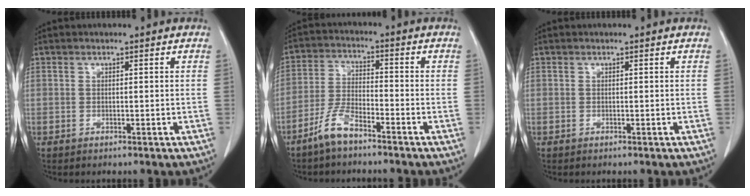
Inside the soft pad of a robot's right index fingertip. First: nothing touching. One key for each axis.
{"total": 6.0, "fx": -4.5, "fy": 1.7, "fz": 3.6, "tx": -0.086, "ty": -0.003, "tz": -0.090}
{"total": 0.0}